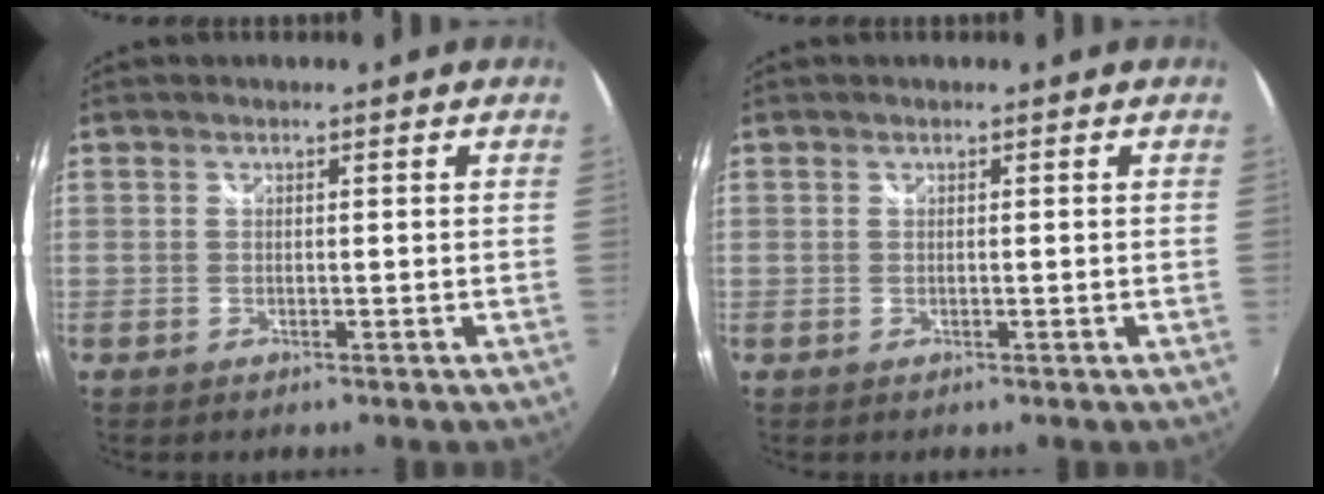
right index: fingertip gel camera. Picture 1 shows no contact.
{"total": 0.0}